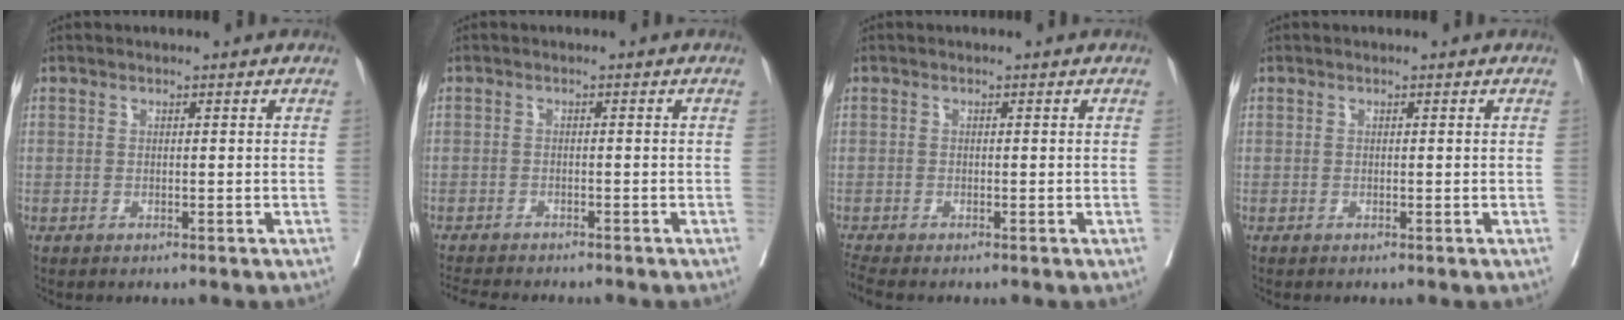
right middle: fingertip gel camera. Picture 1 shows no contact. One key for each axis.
{"total": 7.4, "fx": -6.7, "fy": 1.0, "fz": 3.0, "tx": -0.047, "ty": -0.010, "tz": -0.100}
{"total": 1.7, "fx": -1.5, "fy": -0.4, "fz": 0.4, "tx": -0.016, "ty": -0.009, "tz": -0.034}
{"total": 0.0}